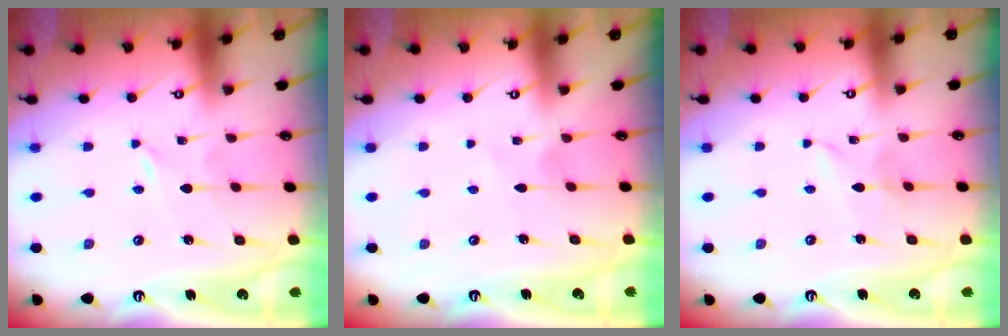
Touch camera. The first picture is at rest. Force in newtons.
{"total": 2.4, "press": 2.4, "slide": 0.3}
{"total": 2.0, "press": 2.0, "slide": 0.0}